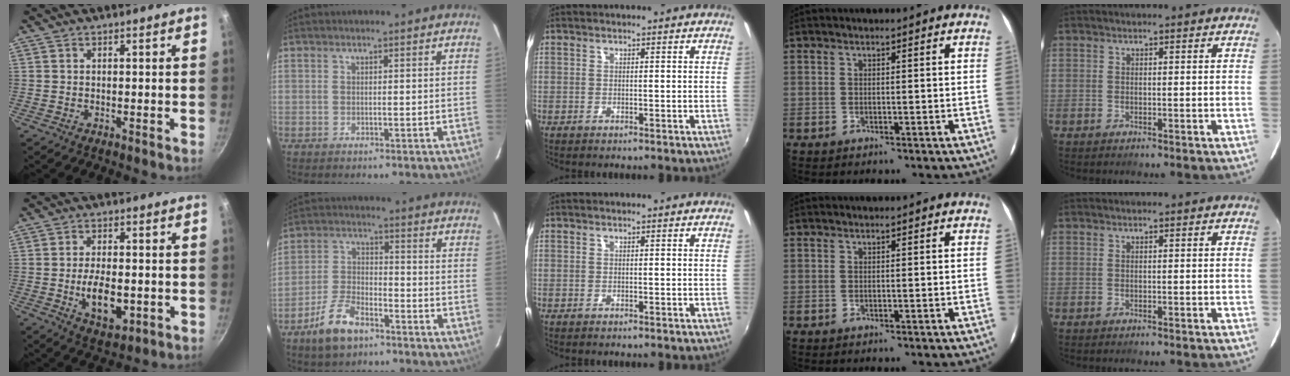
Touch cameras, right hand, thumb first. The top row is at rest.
{"thumb": {"total": 9.2, "force": [-1.8, 4.7, 7.7], "torque": [-0.119, 0.000, -0.023]}, "index": {"total": 9.4, "force": [-6.4, 4.2, 5.4], "torque": [-0.122, 0.004, -0.117]}}